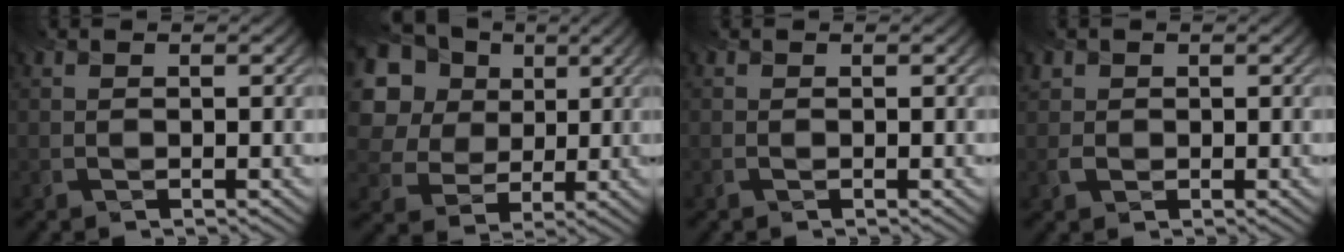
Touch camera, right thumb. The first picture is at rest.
{"total": 16.6, "force": [7.2, 12.8, 7.7], "torque": [-0.249, 0.039, 0.159]}
{"total": 0.0}
{"total": 1.8, "force": [0.2, 1.7, 0.3], "torque": [-0.010, -0.001, 0.003]}